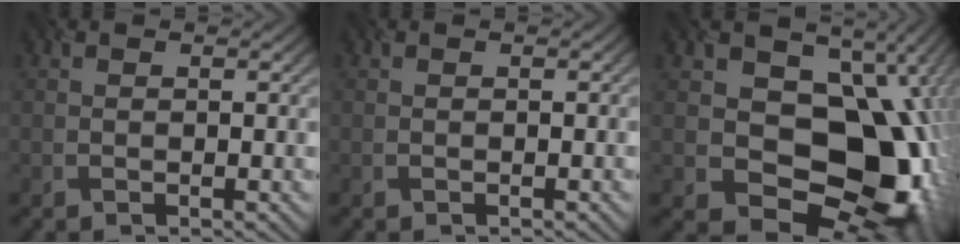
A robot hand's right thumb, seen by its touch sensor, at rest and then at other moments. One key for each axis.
{"total": 0.0}
{"total": 17.4, "fx": -0.4, "fy": 13.3, "fz": 11.2, "tx": -0.149, "ty": -0.029, "tz": 0.028}